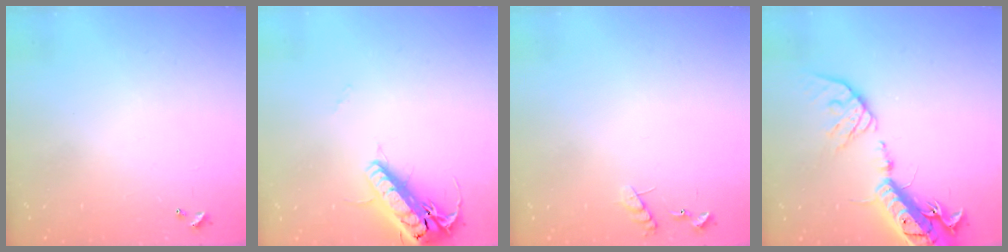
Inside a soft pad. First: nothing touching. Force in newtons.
{"total": 19.2, "press": 18.9, "slide": 3.3}
{"total": 6.7, "press": 6.7, "slide": 0.4}
{"total": 21.1, "press": 20.7, "slide": 4.1}